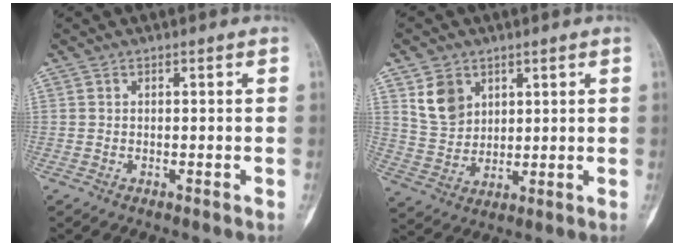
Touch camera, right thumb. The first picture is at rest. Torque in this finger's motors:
{"motor_torque": [-0.74, 0.76, 0.15, -0.03, 0.12]}